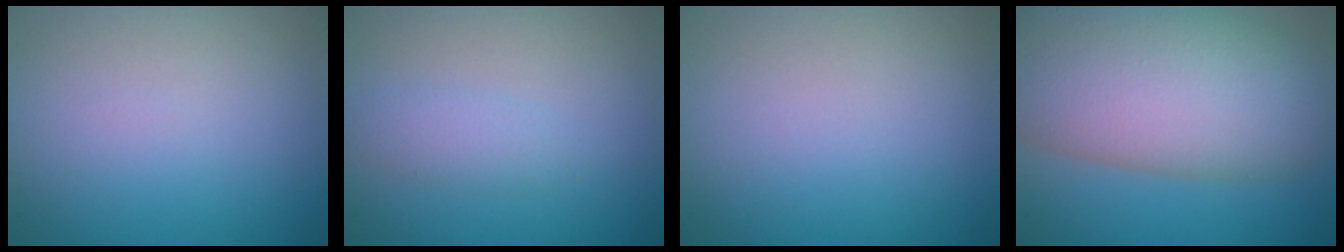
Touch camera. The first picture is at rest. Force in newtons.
{"total": 1.7, "press": 1.7, "slide": 0.0}
{"total": 0.0}
{"total": 13.1, "press": 13.1, "slide": 0.8}